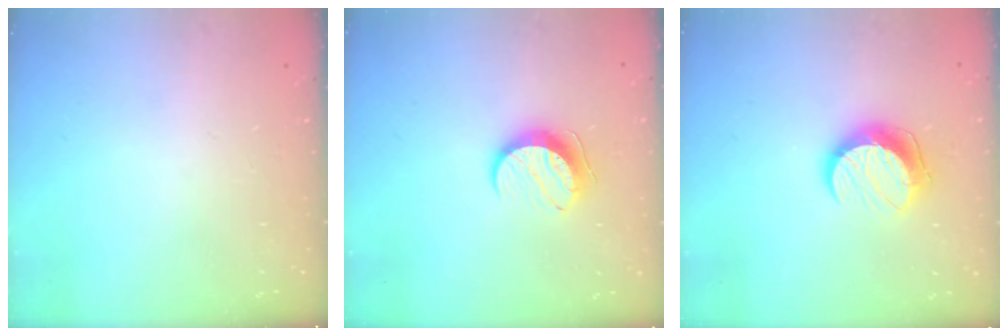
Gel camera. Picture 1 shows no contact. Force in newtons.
{"total": 10.3, "press": 10.2, "slide": 0.5}
{"total": 10.1, "press": 10.1, "slide": 0.2}